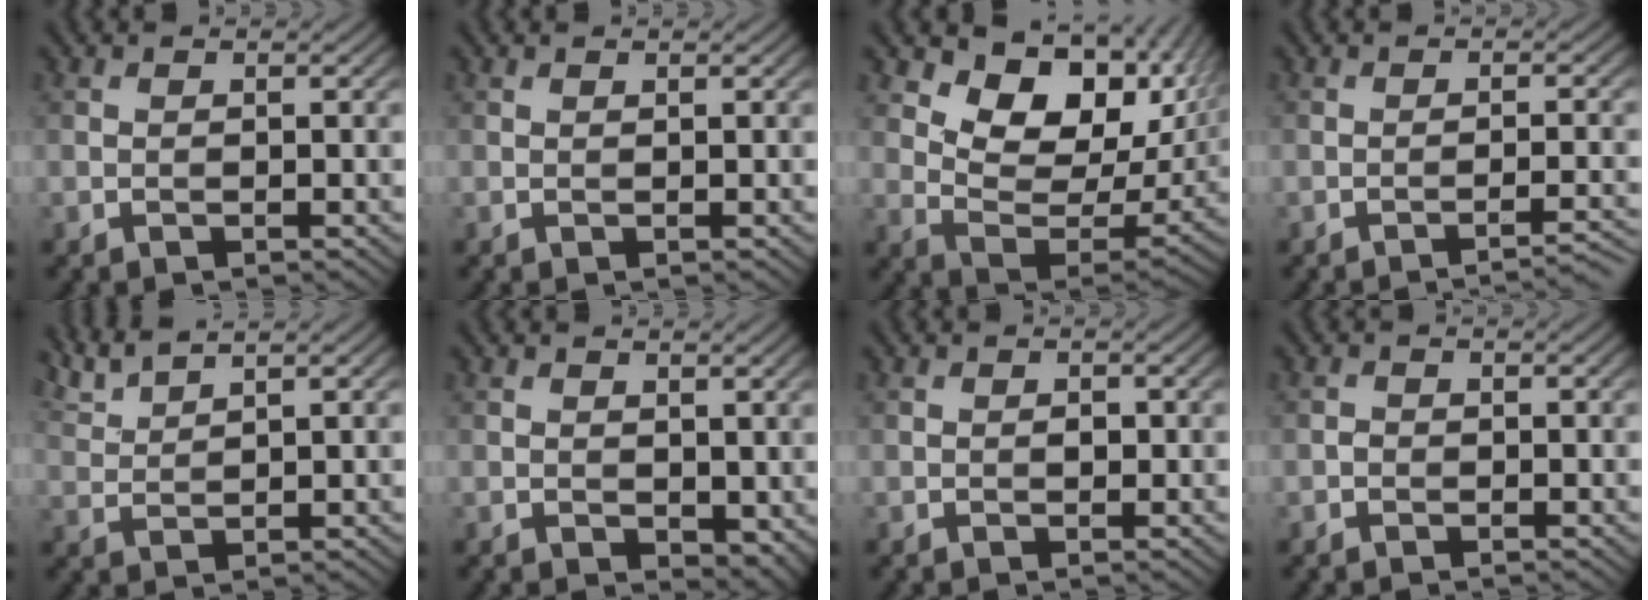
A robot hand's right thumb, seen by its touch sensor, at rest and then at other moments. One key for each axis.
{"total": 0.0}
{"total": 13.6, "fx": 6.4, "fy": 7.9, "fz": 9.0, "tx": -0.155, "ty": -0.006, "tz": 0.111}
{"total": 3.1, "fx": -2.2, "fy": 0.3, "fz": 2.2, "tx": -0.025, "ty": 0.011, "tz": -0.043}
{"total": 3.8, "fx": 3.3, "fy": 0.5, "fz": 1.9, "tx": -0.040, "ty": 0.009, "tz": 0.073}
{"total": 2.3, "fx": 0.7, "fy": 1.5, "fz": 1.6, "tx": -0.031, "ty": -0.009, "tz": 0.018}
{"total": 0.7, "fx": -0.1, "fy": 0.5, "fz": 0.6, "tx": -0.008, "ty": -0.001, "tz": -0.002}
{"total": 0.7, "fx": -0.4, "fy": 0.6, "fz": 0.2, "tx": -0.004, "ty": -0.001, "tz": -0.009}